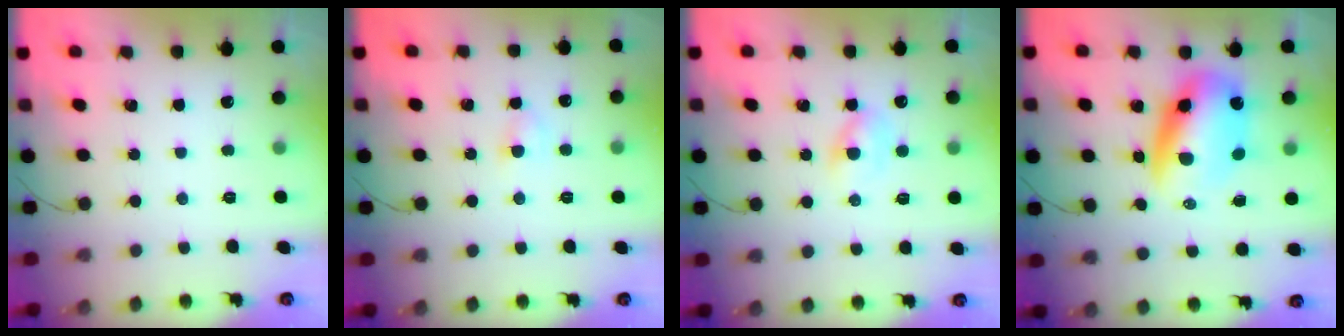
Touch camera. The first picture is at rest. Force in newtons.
{"total": 2.8, "press": 2.6, "slide": 1.0}
{"total": 2.7, "press": 2.5, "slide": 0.9}
{"total": 11.8, "press": 11.4, "slide": 3.1}